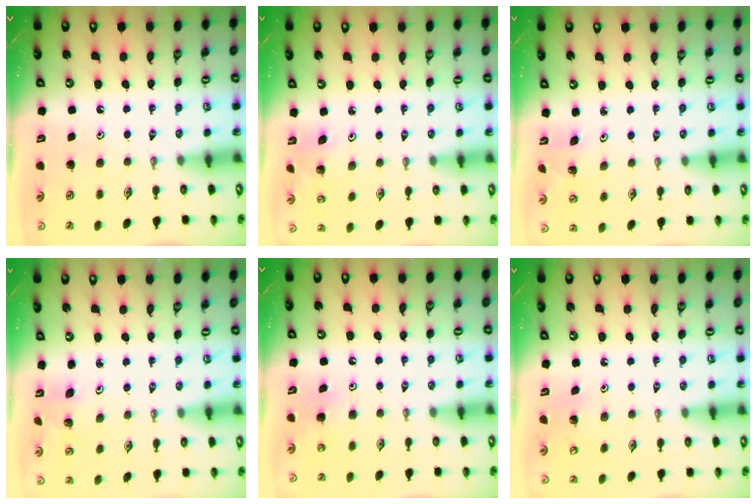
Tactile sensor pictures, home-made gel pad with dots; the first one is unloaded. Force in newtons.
{"total": 4.7, "press": 4.6, "slide": 0.7}
{"total": 2.4, "press": 2.4, "slide": 0.1}
{"total": 2.5, "press": 2.5, "slide": 0.1}
{"total": 5.1, "press": 5.1, "slide": 0.5}
{"total": 3.4, "press": 3.4, "slide": 0.4}